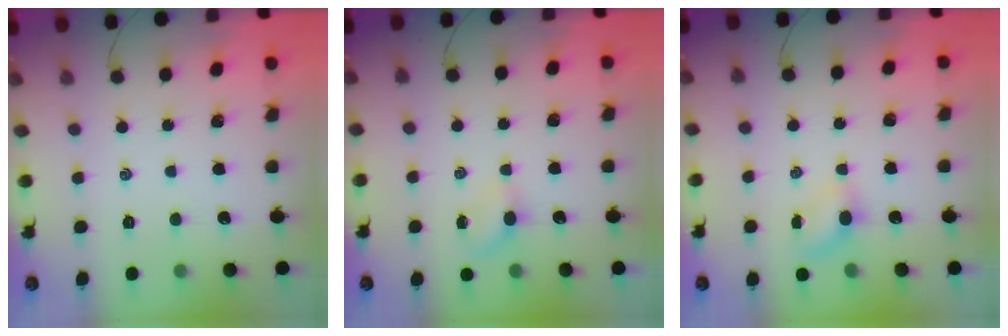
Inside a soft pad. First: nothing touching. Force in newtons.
{"total": 3.1, "press": 2.9, "slide": 1.0}
{"total": 3.5, "press": 3.4, "slide": 1.0}